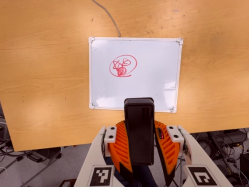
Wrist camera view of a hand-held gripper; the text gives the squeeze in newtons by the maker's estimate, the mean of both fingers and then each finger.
{"total": 10.7, "left": 8.7, "right": 12.8}